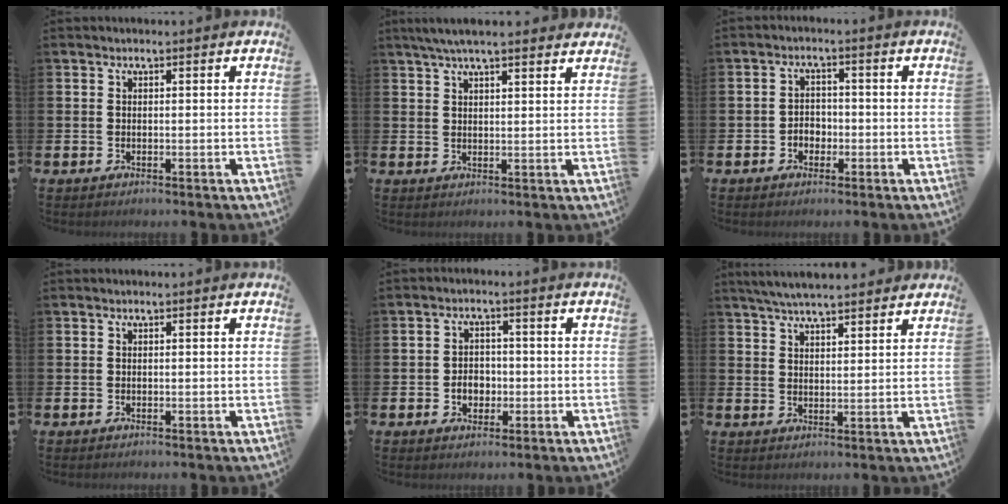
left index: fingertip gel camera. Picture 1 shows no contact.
{"total": 5.0, "force": [4.4, 0.6, 2.2], "torque": [-0.050, -0.008, 0.080]}
{"total": 2.5, "force": [-1.2, 2.0, 0.9], "torque": [-0.010, 0.001, -0.029]}
{"total": 0.0}
{"total": 3.0, "force": [-0.9, 2.4, 1.6], "torque": [-0.016, -0.004, -0.024]}
{"total": 5.2, "force": [4.9, 0.6, 1.4], "torque": [-0.037, -0.014, 0.090]}